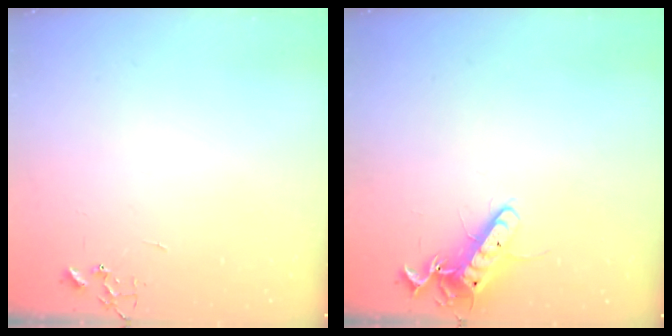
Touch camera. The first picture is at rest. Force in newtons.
{"total": 12.4, "press": 12.4, "slide": 1.1}